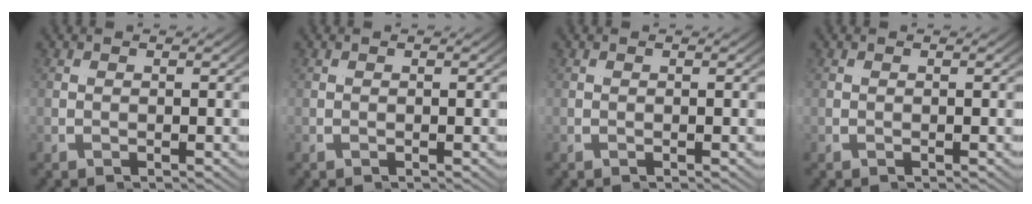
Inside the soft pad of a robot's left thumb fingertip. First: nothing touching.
{"total": 0.0}
{"total": 0.0}
{"total": 0.0}